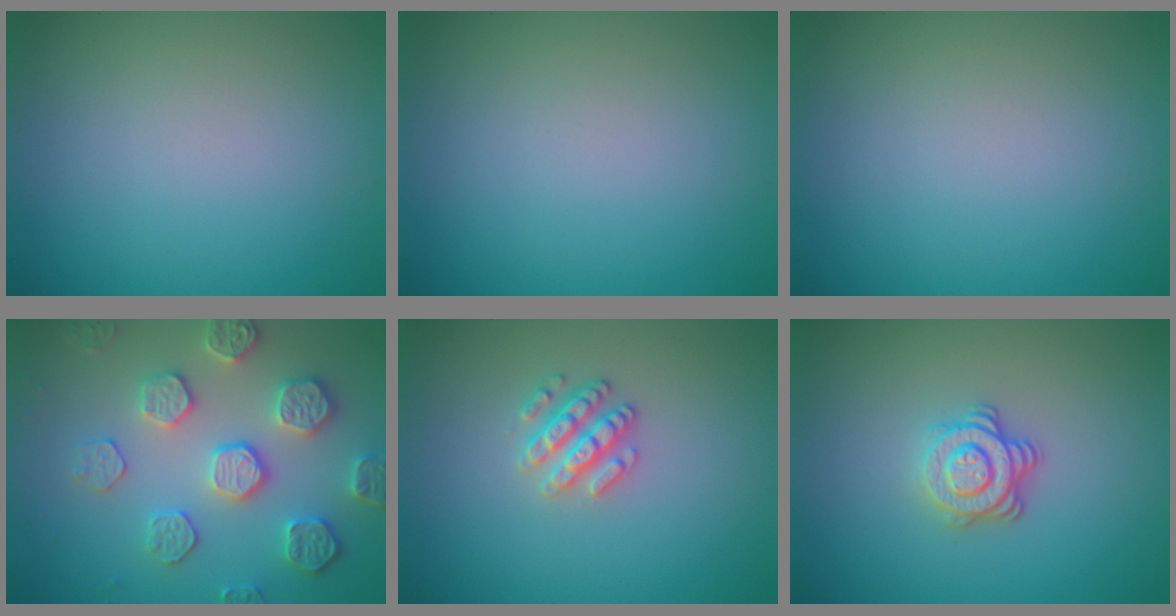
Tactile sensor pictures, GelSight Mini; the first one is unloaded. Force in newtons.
{"total": 0.0}
{"total": 0.0}
{"total": 4.8, "press": 4.6, "slide": 1.2}
{"total": 2.5, "press": 2.4, "slide": 0.6}
{"total": 3.4, "press": 2.9, "slide": 1.8}